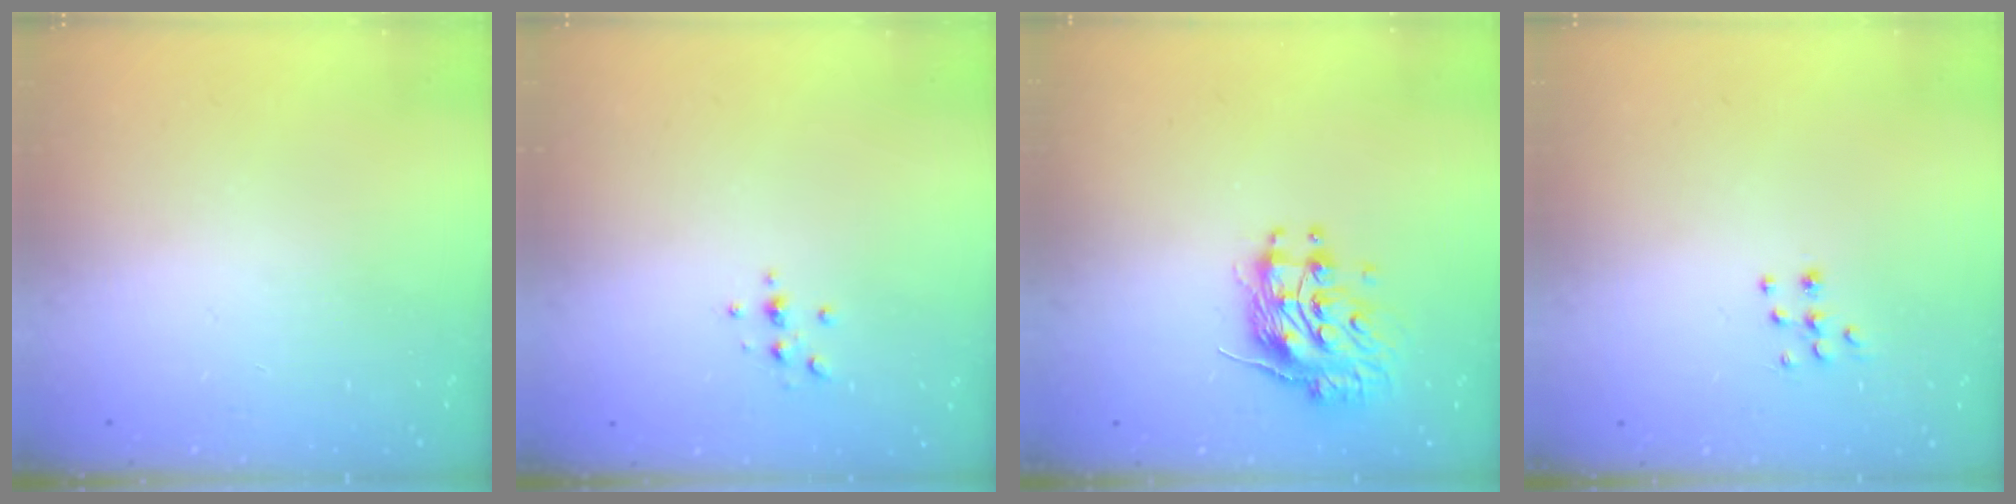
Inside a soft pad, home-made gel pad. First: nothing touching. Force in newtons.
{"total": 2.2, "press": 2.1, "slide": 0.2}
{"total": 11.0, "press": 10.9, "slide": 0.9}
{"total": 6.1, "press": 6.0, "slide": 0.7}